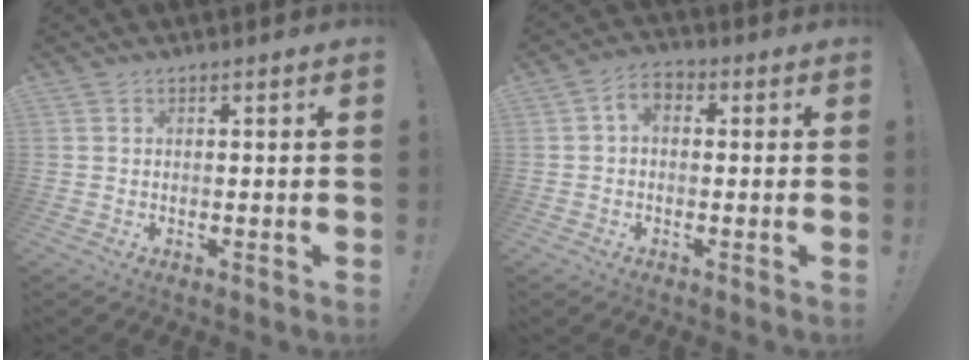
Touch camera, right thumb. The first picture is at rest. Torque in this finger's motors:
{"motor_torque": [0.90, 0.87, 0.52, -0.06, -0.01]}